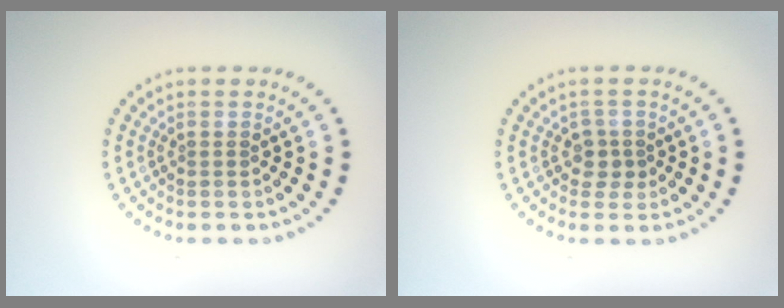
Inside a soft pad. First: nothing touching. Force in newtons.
{"total": 1.8, "press": 1.5, "slide": 1.0}